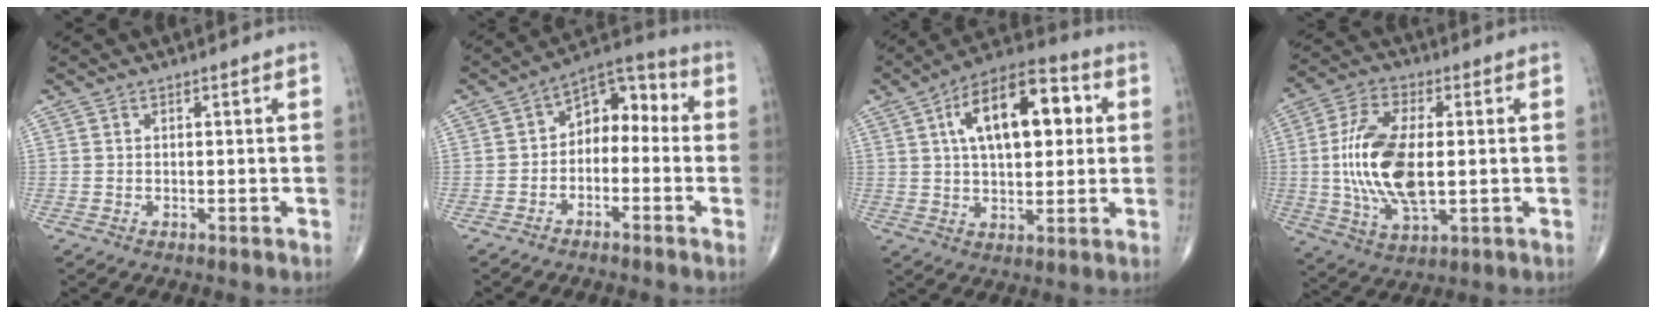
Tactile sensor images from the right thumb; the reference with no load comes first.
{"total": 8.7, "force": [-1.1, 5.9, 6.3], "torque": [-0.060, 0.050, -0.037]}
{"total": 17.2, "force": [4.3, 8.6, 14.3], "torque": [-0.205, 0.019, 0.061]}
{"total": 16.1, "force": [0.0, 7.6, 14.2], "torque": [-0.288, -0.003, 0.002]}